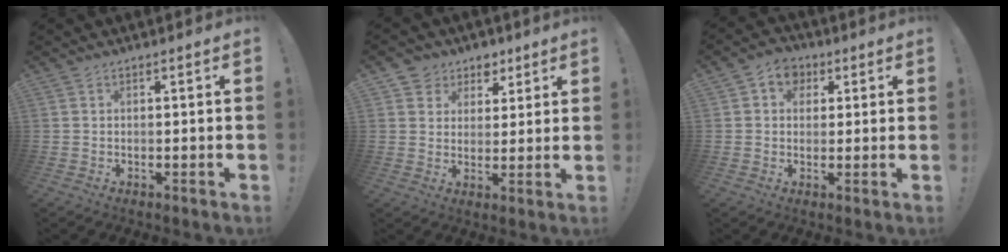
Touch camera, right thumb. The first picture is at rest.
{"total": 6.9, "force": [3.3, 6.0, 0.8], "torque": [-0.005, -0.020, 0.068]}
{"total": 6.1, "force": [2.0, 5.3, 2.4], "torque": [-0.028, -0.005, 0.037]}